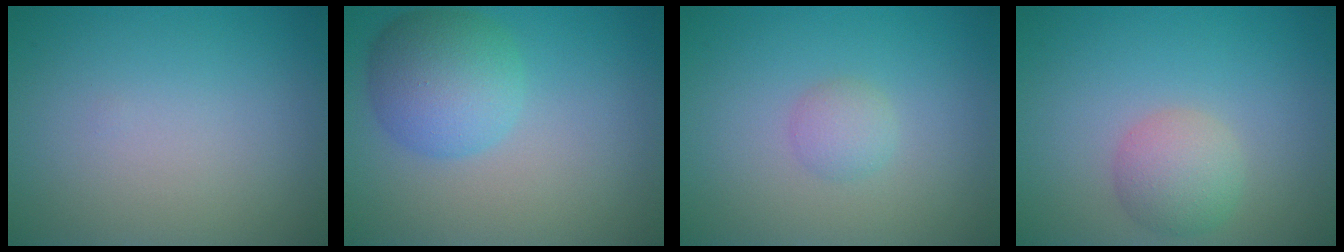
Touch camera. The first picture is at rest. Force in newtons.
{"total": 5.4, "press": 5.4, "slide": 0.2}
{"total": 1.4, "press": 1.4, "slide": 0.0}
{"total": 3.0, "press": 3.0, "slide": 0.2}